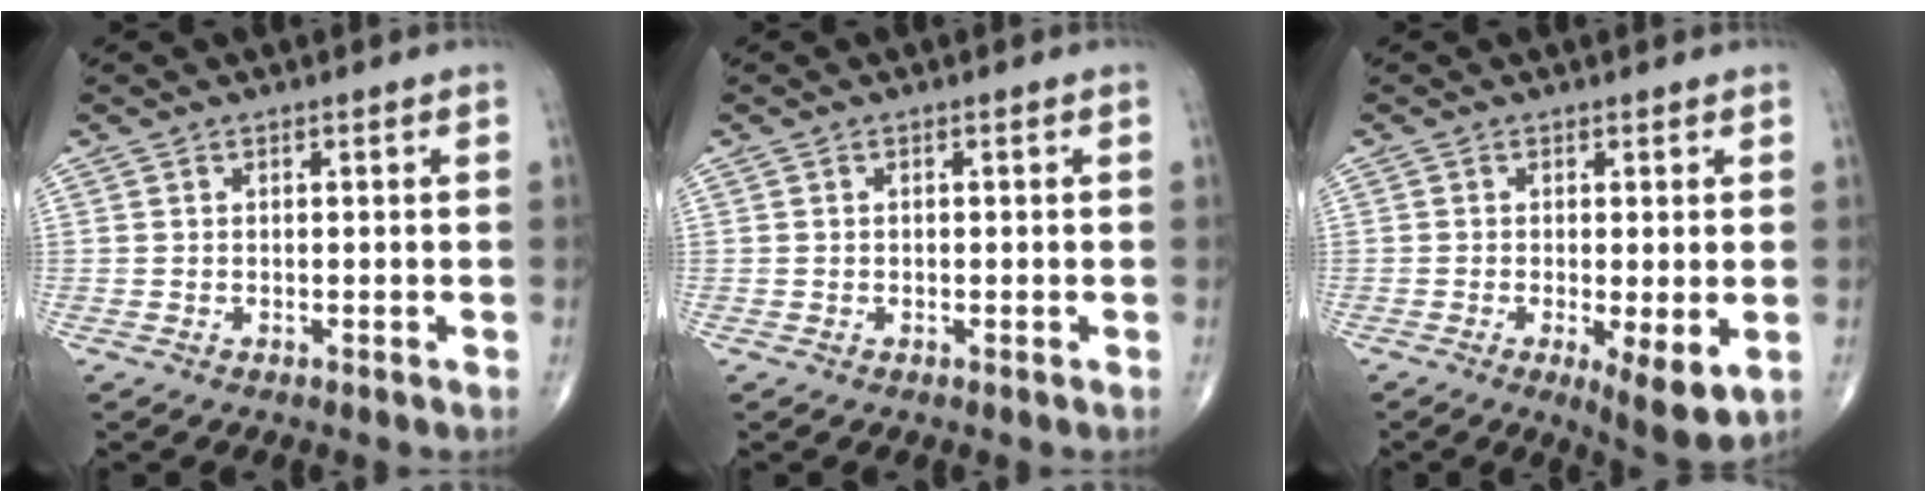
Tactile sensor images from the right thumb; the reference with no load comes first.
{"total": 0.0}
{"total": 6.7, "force": [-1.6, 1.8, 6.3], "torque": [-0.101, -0.022, -0.023]}